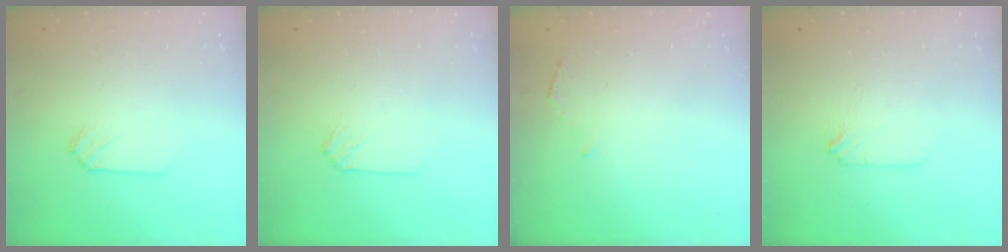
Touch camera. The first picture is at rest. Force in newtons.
{"total": 0.0}
{"total": 3.1, "press": 3.1, "slide": 0.4}
{"total": 1.1, "press": 1.1, "slide": 0.3}